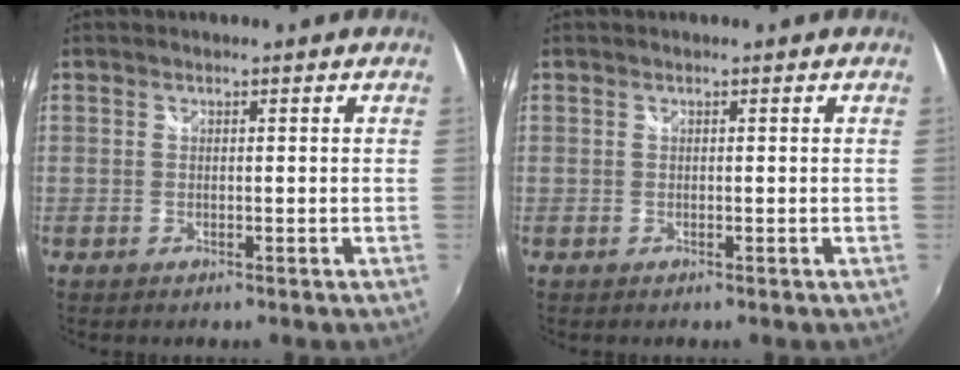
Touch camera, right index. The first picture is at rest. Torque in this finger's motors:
{"motor_torque": [0.00, 0.00, 0.00, 0.00]}